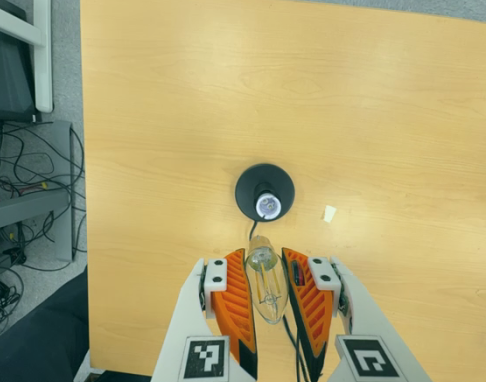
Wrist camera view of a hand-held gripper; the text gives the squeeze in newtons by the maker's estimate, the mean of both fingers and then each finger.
{"total": 17.6, "left": 18.8, "right": 16.4}